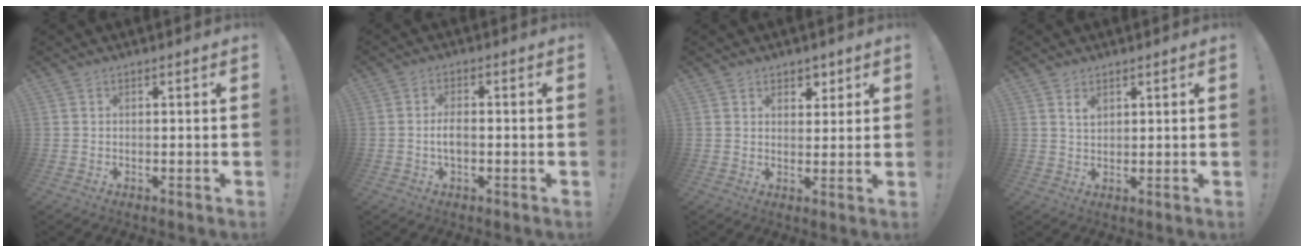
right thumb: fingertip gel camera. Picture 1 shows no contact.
{"total": 3.9, "force": [-0.9, 1.7, 3.3], "torque": [-0.065, 0.005, -0.018]}
{"total": 4.3, "force": [2.5, 3.3, 1.0], "torque": [-0.002, -0.015, 0.043]}
{"total": 2.7, "force": [1.7, 1.6, 1.4], "torque": [-0.020, -0.007, 0.029]}